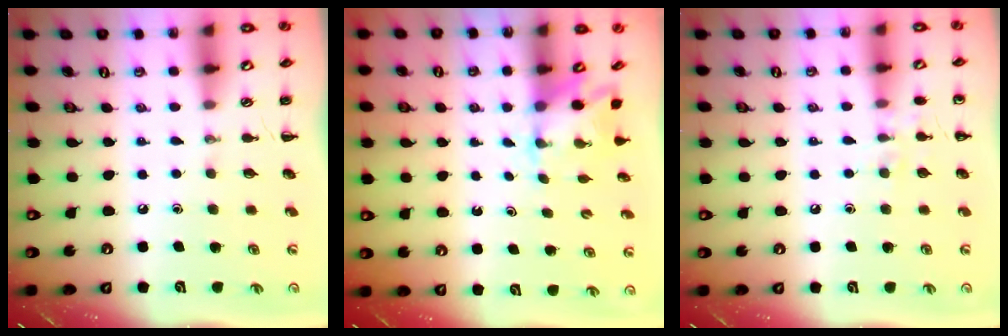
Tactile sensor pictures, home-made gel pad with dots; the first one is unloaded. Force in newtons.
{"total": 2.6, "press": 2.4, "slide": 1.1}
{"total": 5.7, "press": 5.6, "slide": 1.4}